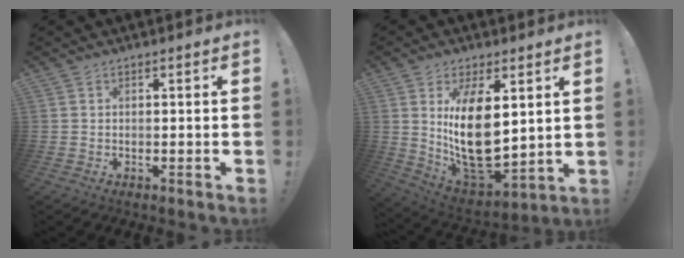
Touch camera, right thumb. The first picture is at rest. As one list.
[{"total": 18.3, "force": [4.9, 9.5, 14.9], "torque": [-0.269, -0.049, 0.092]}]